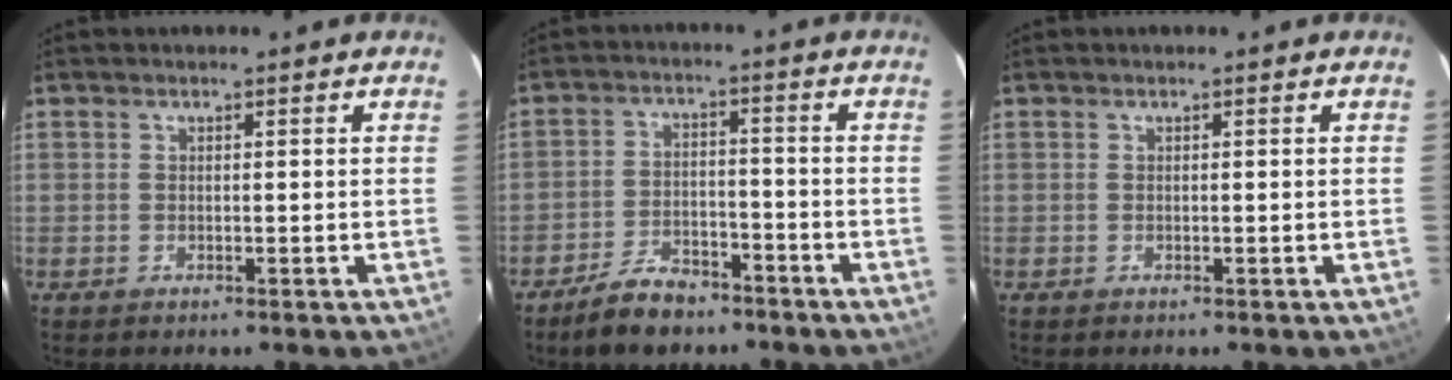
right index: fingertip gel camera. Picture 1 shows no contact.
{"total": 8.5, "force": [-6.6, 3.9, 3.7], "torque": [-0.094, 0.013, -0.105]}
{"total": 0.0}